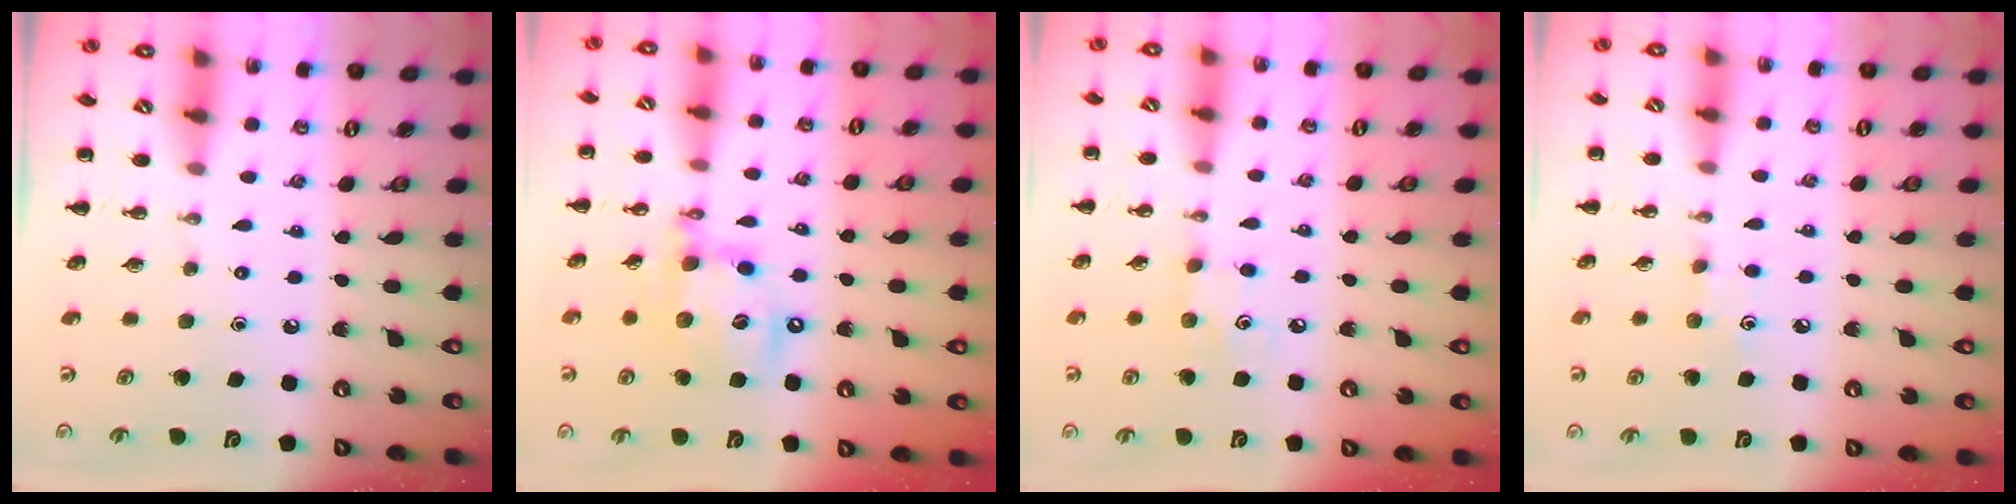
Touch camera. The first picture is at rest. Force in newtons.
{"total": 15.4, "press": 15.1, "slide": 2.8}
{"total": 6.3, "press": 6.1, "slide": 1.6}
{"total": 5.9, "press": 5.7, "slide": 1.4}